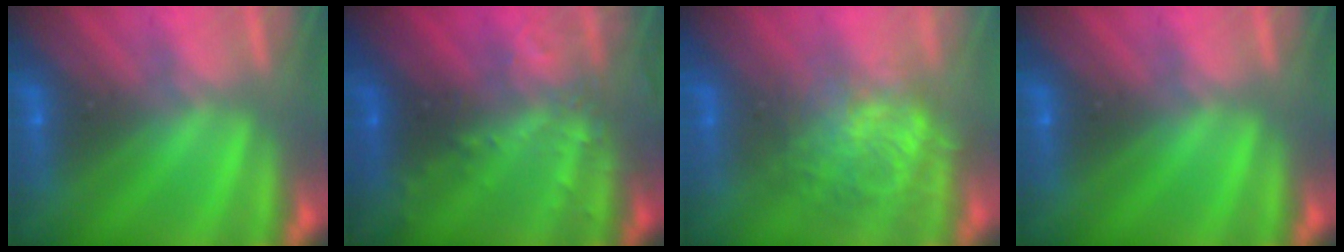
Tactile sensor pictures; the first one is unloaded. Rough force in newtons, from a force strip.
{"total": 2.8}
{"total": 3.5}
{"total": 0.0}